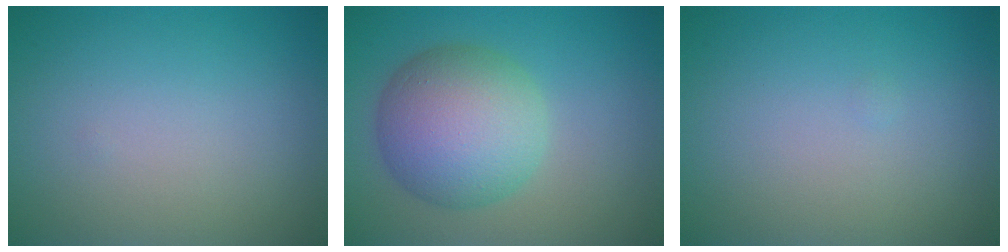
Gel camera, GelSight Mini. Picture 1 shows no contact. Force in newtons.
{"total": 7.9, "press": 7.9, "slide": 0.5}
{"total": 0.0}